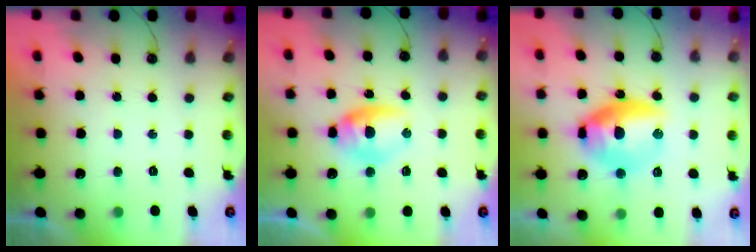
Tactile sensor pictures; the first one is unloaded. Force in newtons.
{"total": 7.5, "press": 7.5, "slide": 1.0}
{"total": 13.3, "press": 13.3, "slide": 1.5}